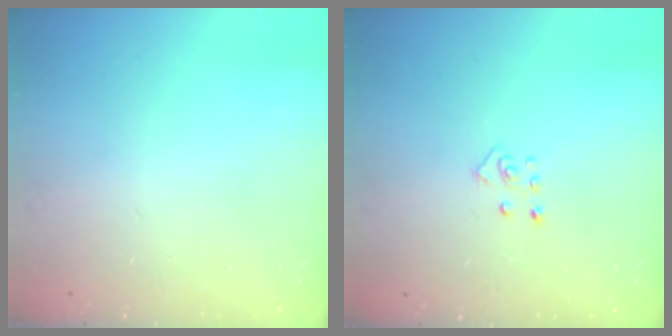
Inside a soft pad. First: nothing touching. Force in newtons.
{"total": 3.9, "press": 3.8, "slide": 0.3}